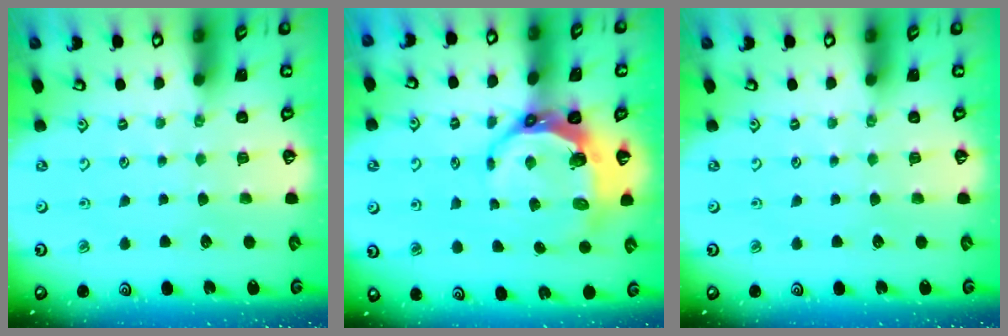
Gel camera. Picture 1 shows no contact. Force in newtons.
{"total": 9.7, "press": 8.4, "slide": 4.8}
{"total": 0.0}